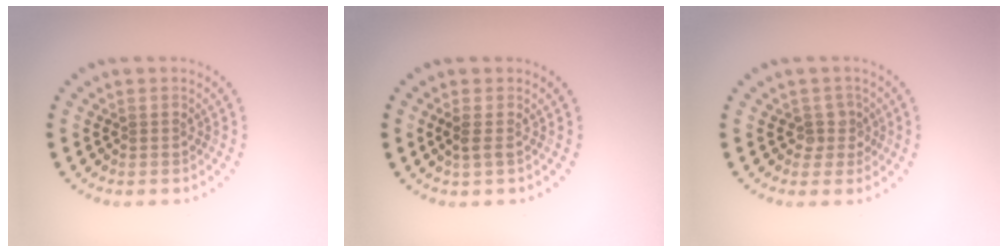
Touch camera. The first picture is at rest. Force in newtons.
{"total": 1.2, "press": 1.0, "slide": 0.6}
{"total": 1.8, "press": 1.3, "slide": 1.3}